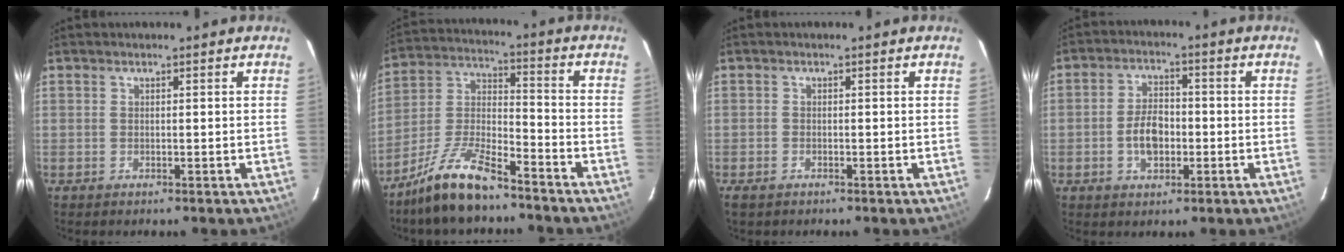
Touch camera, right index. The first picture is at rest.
{"total": 13.2, "force": [-10.0, 3.6, 7.9], "torque": [-0.176, 0.008, -0.191]}
{"total": 1.6, "force": [-1.2, 0.8, 0.7], "torque": [-0.019, -0.004, -0.024]}
{"total": 6.5, "force": [-1.6, 4.0, 4.8], "torque": [-0.094, 0.011, -0.023]}